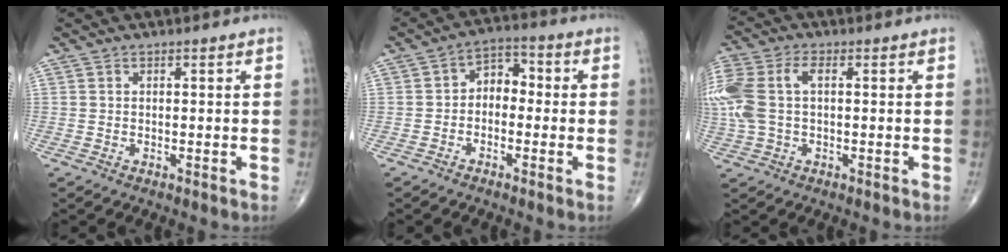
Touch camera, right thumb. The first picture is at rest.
{"total": 5.6, "force": [-0.7, 4.0, 3.8], "torque": [-0.032, 0.027, -0.030]}
{"total": 12.9, "force": [1.2, 7.8, 10.2], "torque": [-0.275, 0.027, 0.026]}